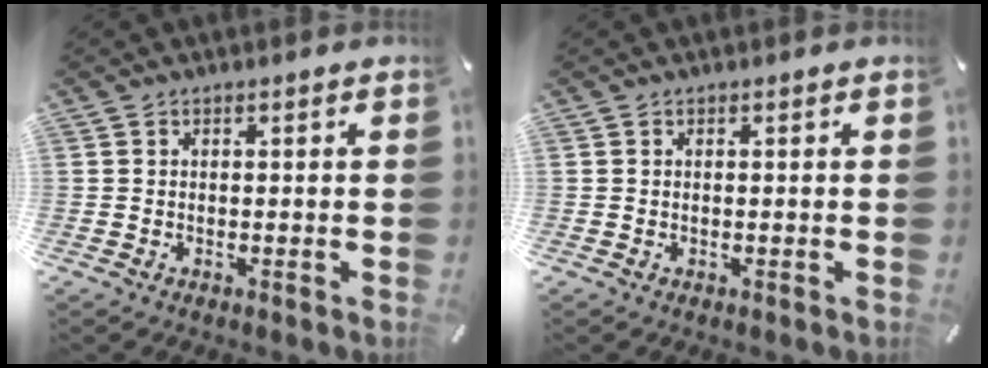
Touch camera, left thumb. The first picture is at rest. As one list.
[{"total": 0.0}]